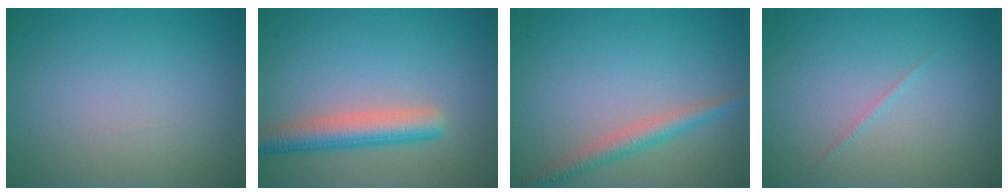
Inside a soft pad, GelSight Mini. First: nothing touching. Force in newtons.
{"total": 4.2, "press": 4.2, "slide": 0.4}
{"total": 2.5, "press": 2.5, "slide": 0.1}
{"total": 0.5, "press": 0.5, "slide": 0.0}